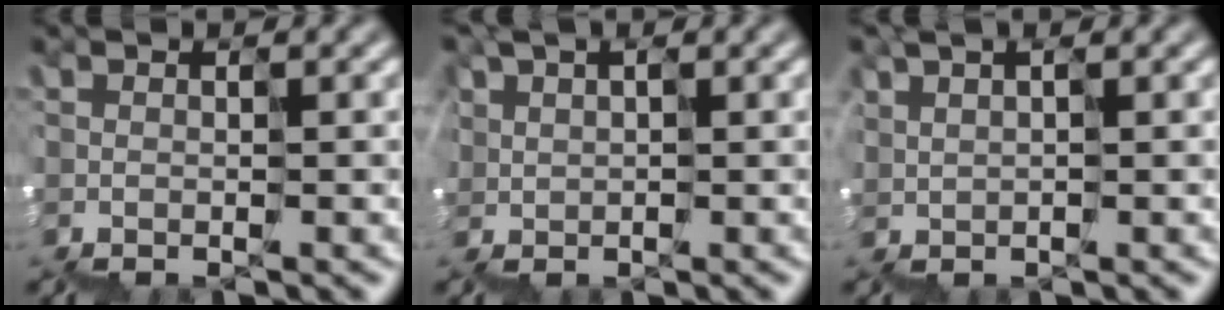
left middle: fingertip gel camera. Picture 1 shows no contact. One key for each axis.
{"total": 6.4, "fx": 1.7, "fy": 4.1, "fz": 4.5, "tx": -0.078, "ty": 0.013, "tz": 0.038}
{"total": 3.0, "fx": 1.2, "fy": 1.4, "fz": 2.4, "tx": -0.010, "ty": 0.023, "tz": 0.024}